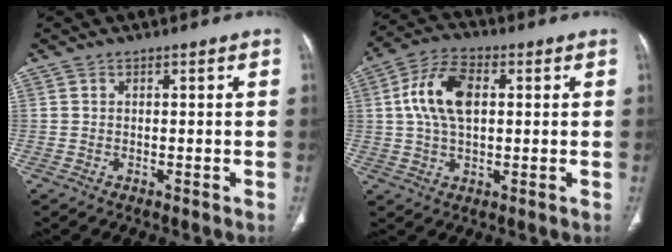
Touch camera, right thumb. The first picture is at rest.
{"total": 10.8, "force": [1.8, 6.2, 8.7], "torque": [-0.168, 0.015, 0.029]}